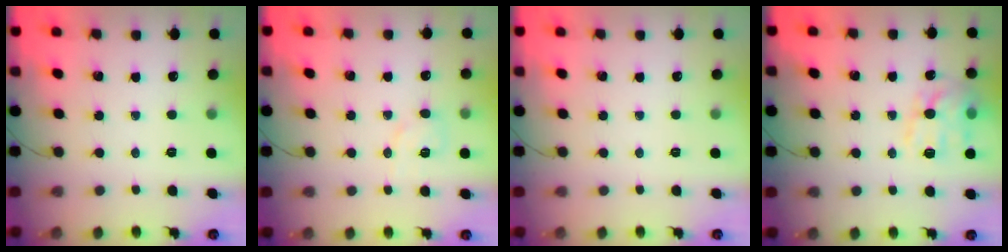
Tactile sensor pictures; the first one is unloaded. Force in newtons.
{"total": 4.8, "press": 4.5, "slide": 1.5}
{"total": 0.0}
{"total": 12.9, "press": 12.9, "slide": 0.2}